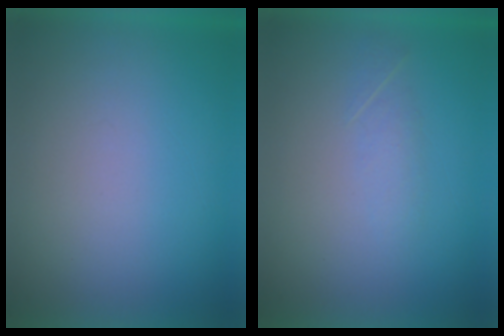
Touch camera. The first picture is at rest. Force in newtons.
{"total": 1.7}